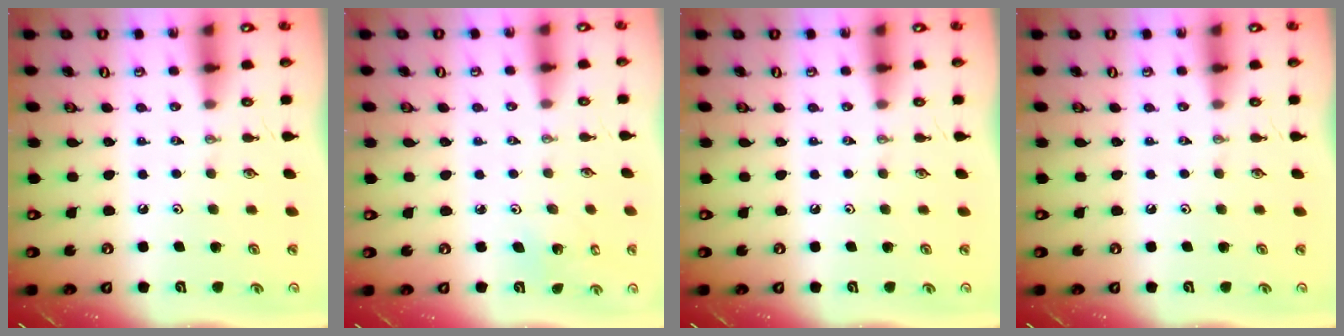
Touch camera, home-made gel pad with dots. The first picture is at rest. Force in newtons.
{"total": 2.0, "press": 2.0, "slide": 0.1}
{"total": 0.0}
{"total": 0.0}